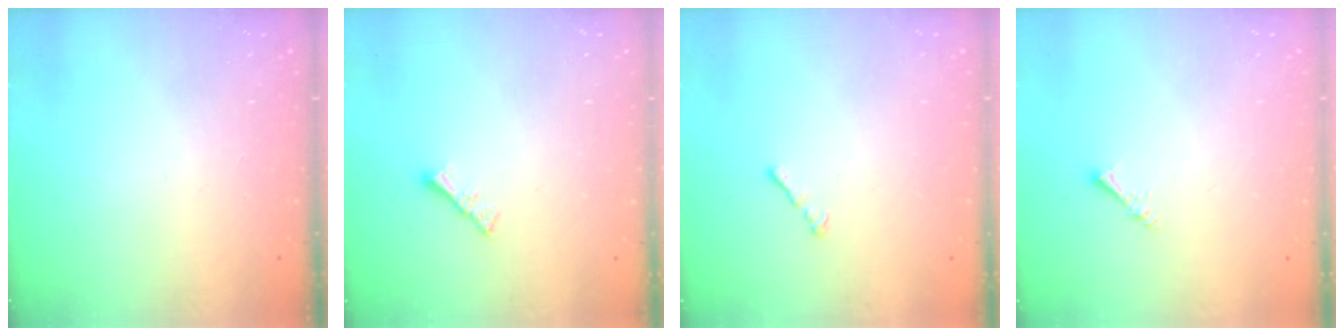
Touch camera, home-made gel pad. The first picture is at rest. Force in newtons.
{"total": 2.4, "press": 2.4, "slide": 0.6}
{"total": 1.0, "press": 0.9, "slide": 0.5}
{"total": 1.6, "press": 1.6, "slide": 0.3}